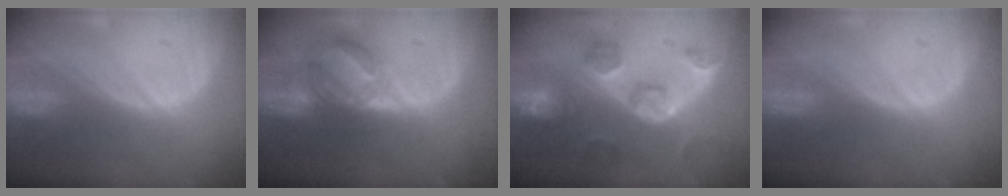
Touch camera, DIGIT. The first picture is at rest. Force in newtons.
{"total": 6.8, "press": 6.3, "slide": 2.4}
{"total": 8.7, "press": 7.9, "slide": 3.7}
{"total": 0.0}